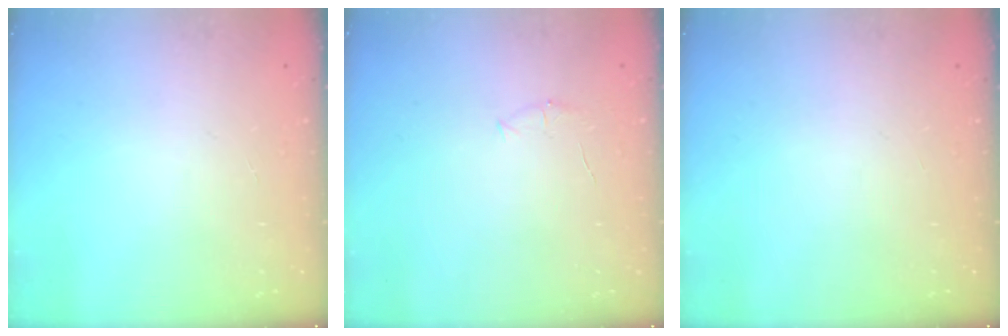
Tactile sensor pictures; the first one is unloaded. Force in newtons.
{"total": 4.0, "press": 3.8, "slide": 1.2}
{"total": 0.0}